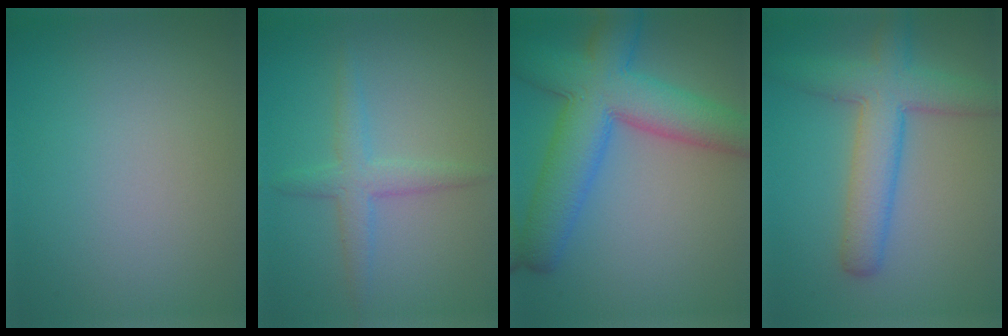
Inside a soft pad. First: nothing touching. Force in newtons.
{"total": 2.7, "press": 2.7, "slide": 0.1}
{"total": 9.7, "press": 9.7, "slide": 0.3}
{"total": 6.1, "press": 6.1, "slide": 0.2}